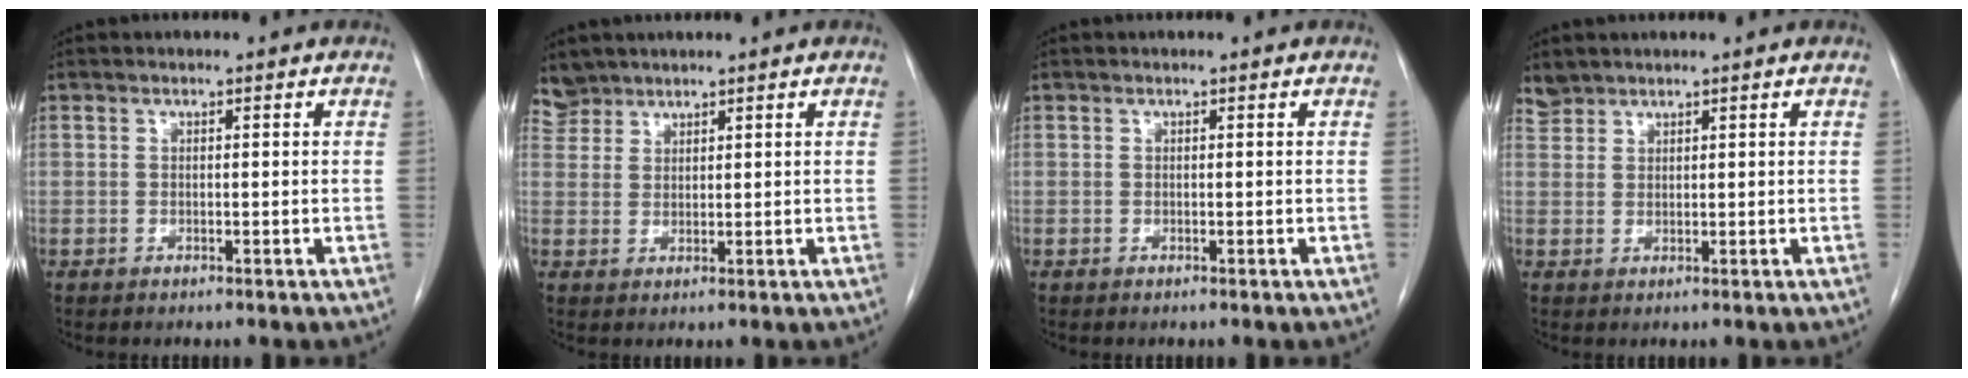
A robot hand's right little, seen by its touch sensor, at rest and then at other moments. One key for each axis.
{"total": 2.4, "fx": 2.2, "fy": 0.8, "fz": -0.6, "tx": 0.015, "ty": 0.007, "tz": 0.046}
{"total": 0.0}
{"total": 1.5, "fx": 1.4, "fy": 0.3, "fz": -0.4, "tx": 0.006, "ty": 0.006, "tz": 0.030}